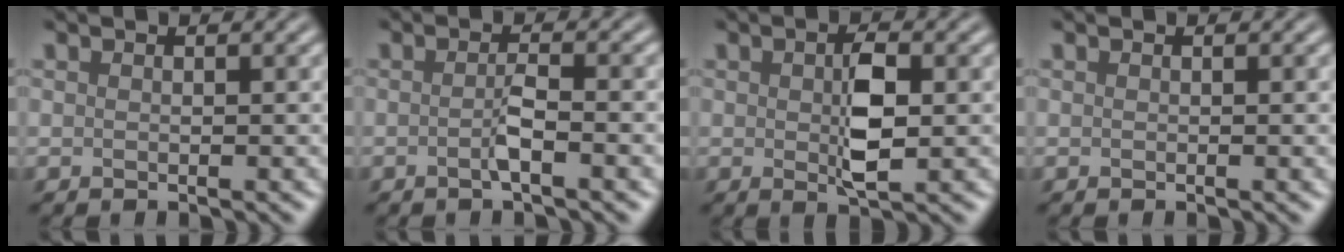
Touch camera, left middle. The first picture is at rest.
{"total": 1.9, "force": [-0.5, 0.3, 1.8], "torque": [-0.036, 0.001, -0.015]}
{"total": 3.6, "force": [0.1, 1.5, 3.2], "torque": [-0.062, -0.002, 0.003]}
{"total": 0.0}